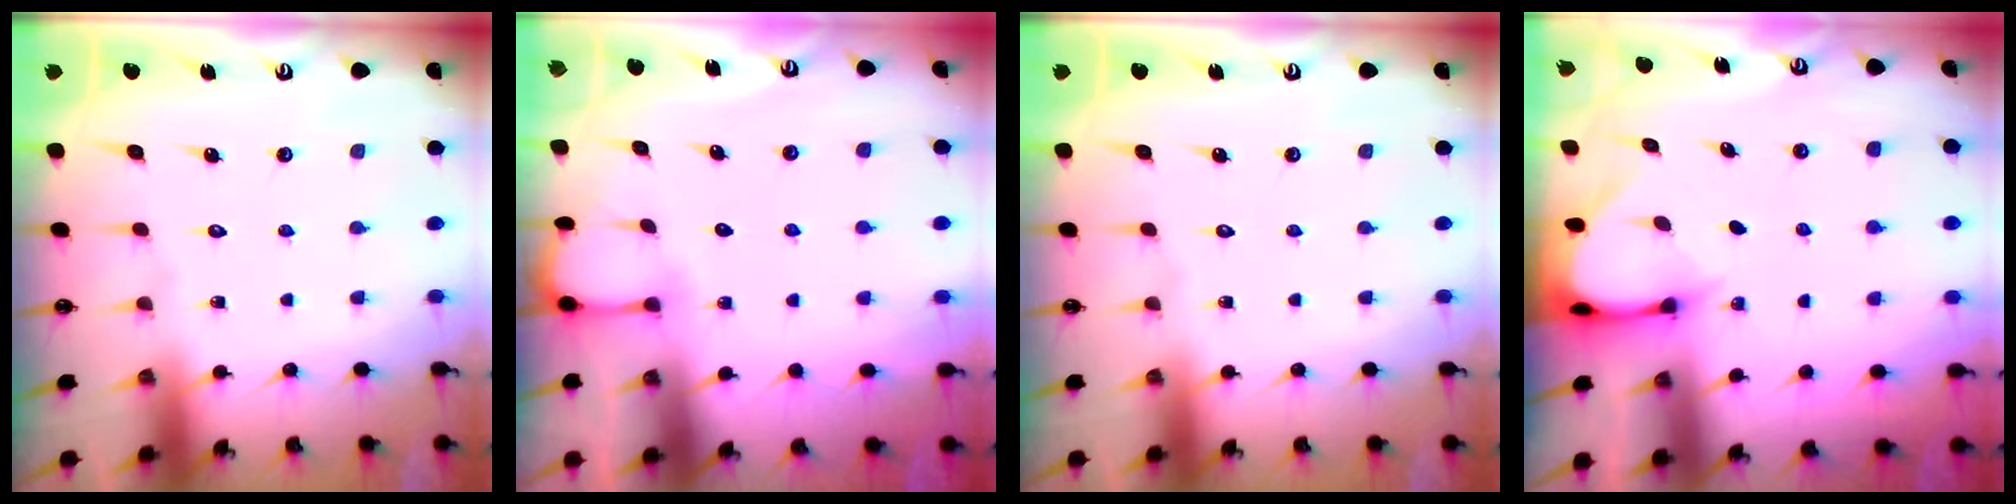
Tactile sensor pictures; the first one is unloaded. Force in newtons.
{"total": 2.6, "press": 2.6, "slide": 0.3}
{"total": 0.0}
{"total": 3.2, "press": 3.2, "slide": 0.2}